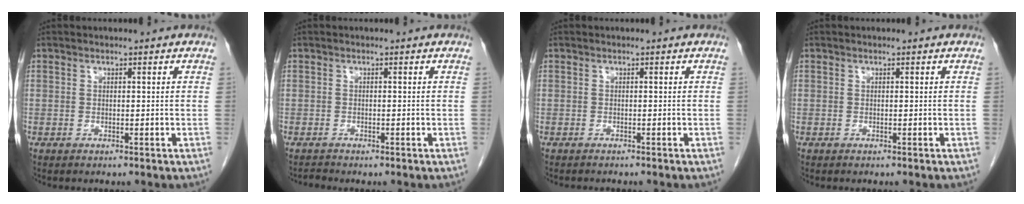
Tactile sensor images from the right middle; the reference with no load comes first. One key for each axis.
{"total": 0.6, "fx": -0.6, "fy": 0.1, "fz": -0.1, "tx": 0.001, "ty": -0.003, "tz": -0.012}
{"total": 1.7, "fx": -1.6, "fy": 0.2, "fz": 0.6, "tx": -0.017, "ty": -0.006, "tz": -0.017}
{"total": 0.0}